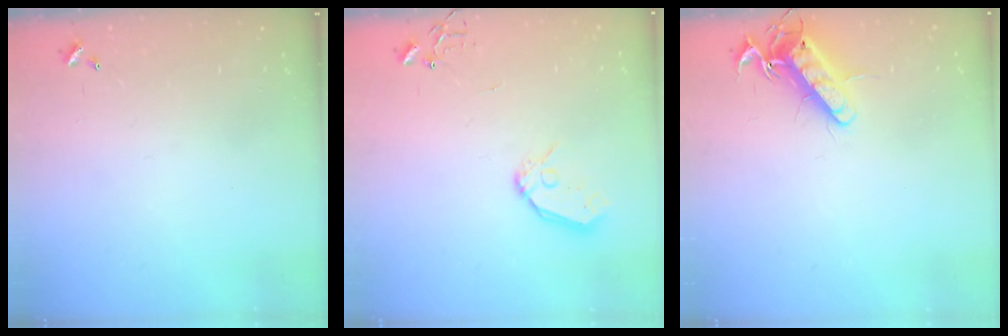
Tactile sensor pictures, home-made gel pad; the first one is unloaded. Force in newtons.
{"total": 9.2, "press": 9.1, "slide": 0.9}
{"total": 13.6, "press": 13.6, "slide": 1.4}